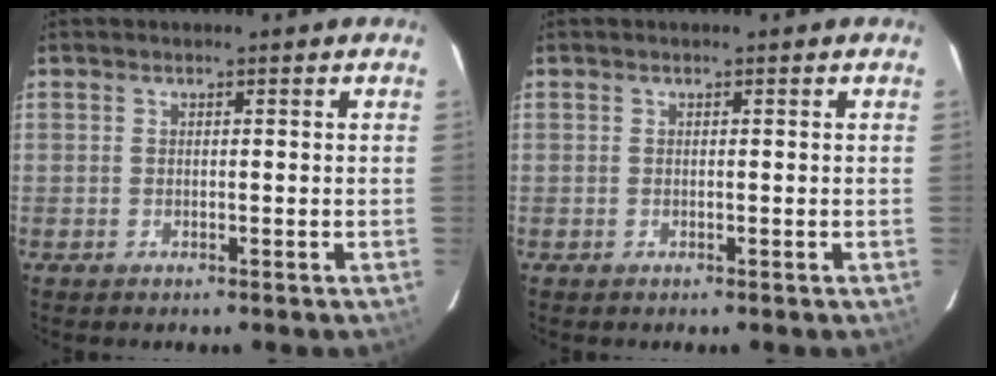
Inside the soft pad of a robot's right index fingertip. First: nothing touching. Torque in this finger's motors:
{"motor_torque": [0.00, 0.00, 0.00, 0.00]}